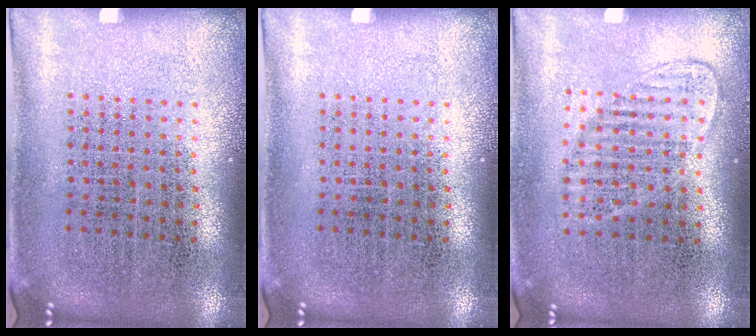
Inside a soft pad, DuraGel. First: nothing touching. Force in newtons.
{"total": 0.0}
{"total": 1.2, "press": 1.0, "slide": 0.6}